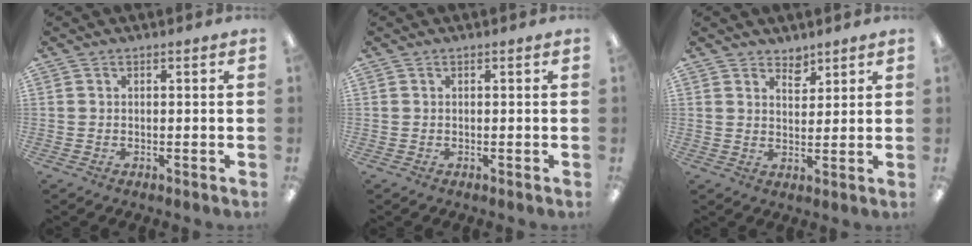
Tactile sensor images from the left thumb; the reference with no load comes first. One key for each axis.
{"total": 0.0}
{"total": 4.0, "fx": 3.5, "fy": 1.8, "fz": 0.6, "tx": 0.005, "ty": -0.025, "tz": 0.062}